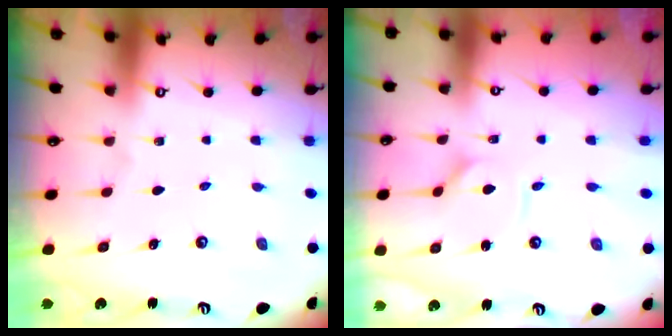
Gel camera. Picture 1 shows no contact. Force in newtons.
{"total": 1.1, "press": 1.1, "slide": 0.2}